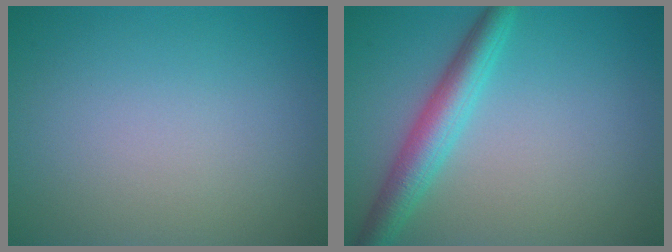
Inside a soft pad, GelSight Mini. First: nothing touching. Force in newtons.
{"total": 4.2, "press": 4.2, "slide": 0.1}